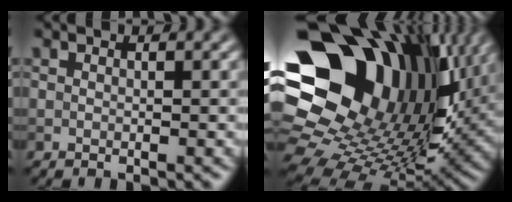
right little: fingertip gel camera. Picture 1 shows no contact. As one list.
[{"total": 19.9, "force": [6.3, 14.7, 11.8], "torque": [-0.238, -0.013, 0.122]}]